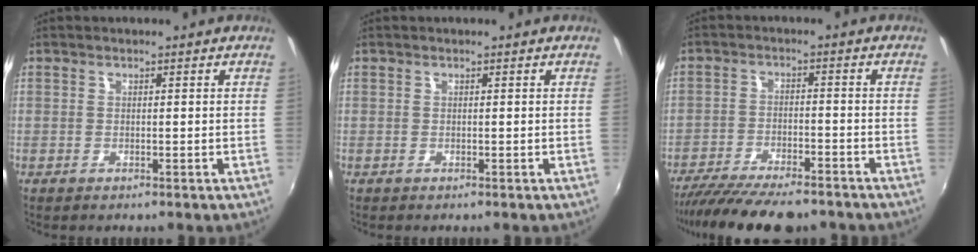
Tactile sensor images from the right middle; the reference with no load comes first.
{"total": 0.0}
{"total": 15.0, "force": [-12.7, 3.5, 7.3], "torque": [-0.153, -0.035, -0.201]}